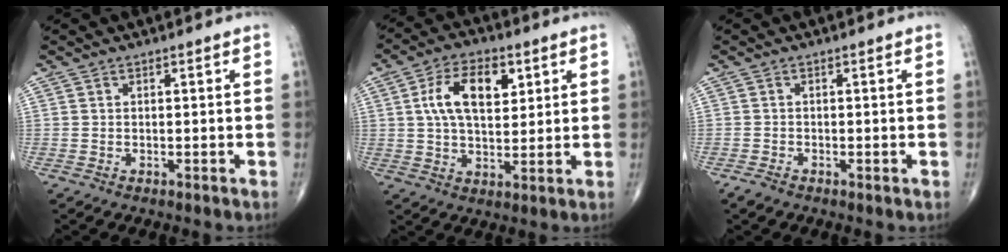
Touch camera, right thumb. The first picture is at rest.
{"total": 11.4, "force": [3.5, 6.2, 8.9], "torque": [-0.142, -0.003, 0.059]}
{"total": 1.4, "force": [-0.9, 0.6, 0.9], "torque": [-0.018, -0.002, -0.019]}